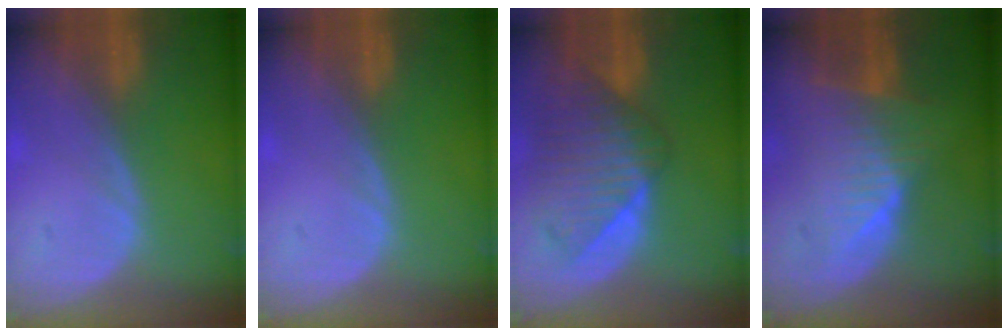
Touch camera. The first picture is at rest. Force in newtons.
{"total": 0.0}
{"total": 9.7, "press": 8.5, "slide": 4.6}
{"total": 7.9, "press": 6.9, "slide": 3.9}